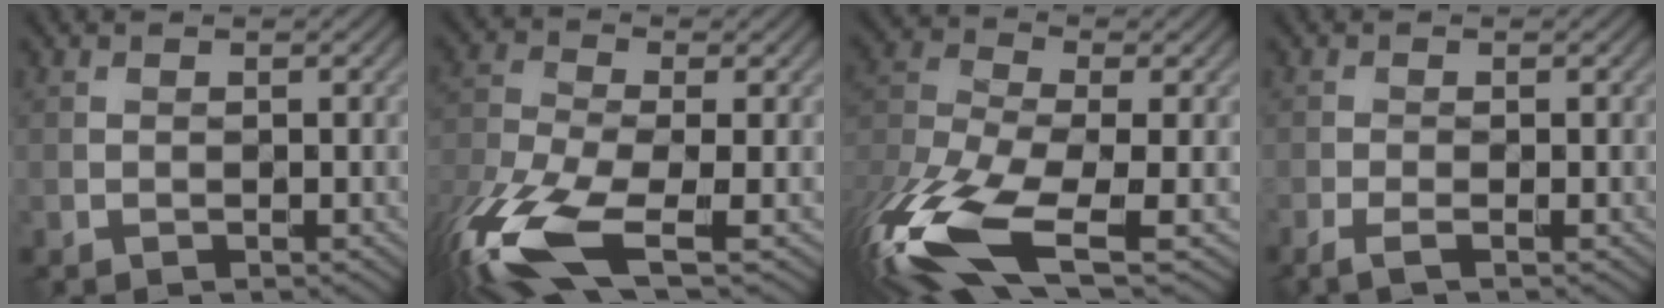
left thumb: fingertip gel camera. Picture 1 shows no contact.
{"total": 12.9, "force": [-6.2, 5.3, 10.0], "torque": [-0.242, -0.025, -0.131]}
{"total": 15.1, "force": [-7.3, 6.0, 11.7], "torque": [-0.294, -0.022, -0.148]}
{"total": 1.7, "force": [-0.8, 0.2, 1.4], "torque": [-0.037, -0.001, -0.026]}